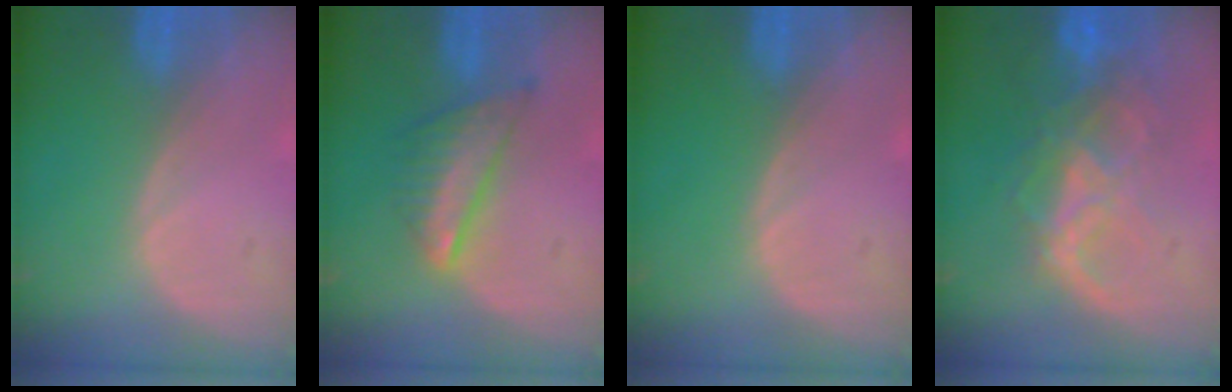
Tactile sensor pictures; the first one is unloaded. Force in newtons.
{"total": 6.9, "press": 6.0, "slide": 3.3}
{"total": 0.0}
{"total": 8.8, "press": 7.5, "slide": 4.7}